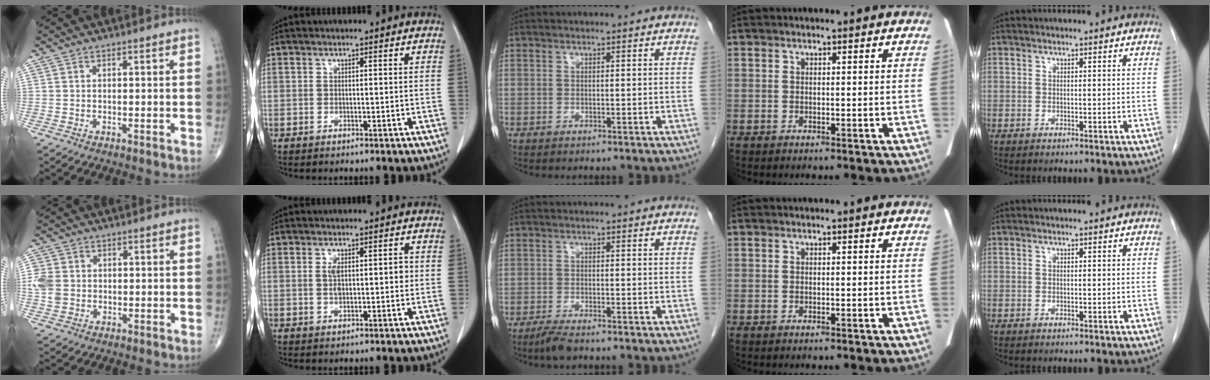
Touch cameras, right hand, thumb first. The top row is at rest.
{"thumb": {"total": 5.2, "force": [-0.2, 4.4, 2.8], "torque": [-0.057, 0.005, -0.005]}, "index": {"total": 3.5, "force": [0.2, 1.5, 3.1], "torque": [-0.056, 0.008, 0.007]}, "middle": {"total": 2.7, "force": [-2.1, 0.3, 1.6], "torque": [-0.039, -0.007, -0.041]}}